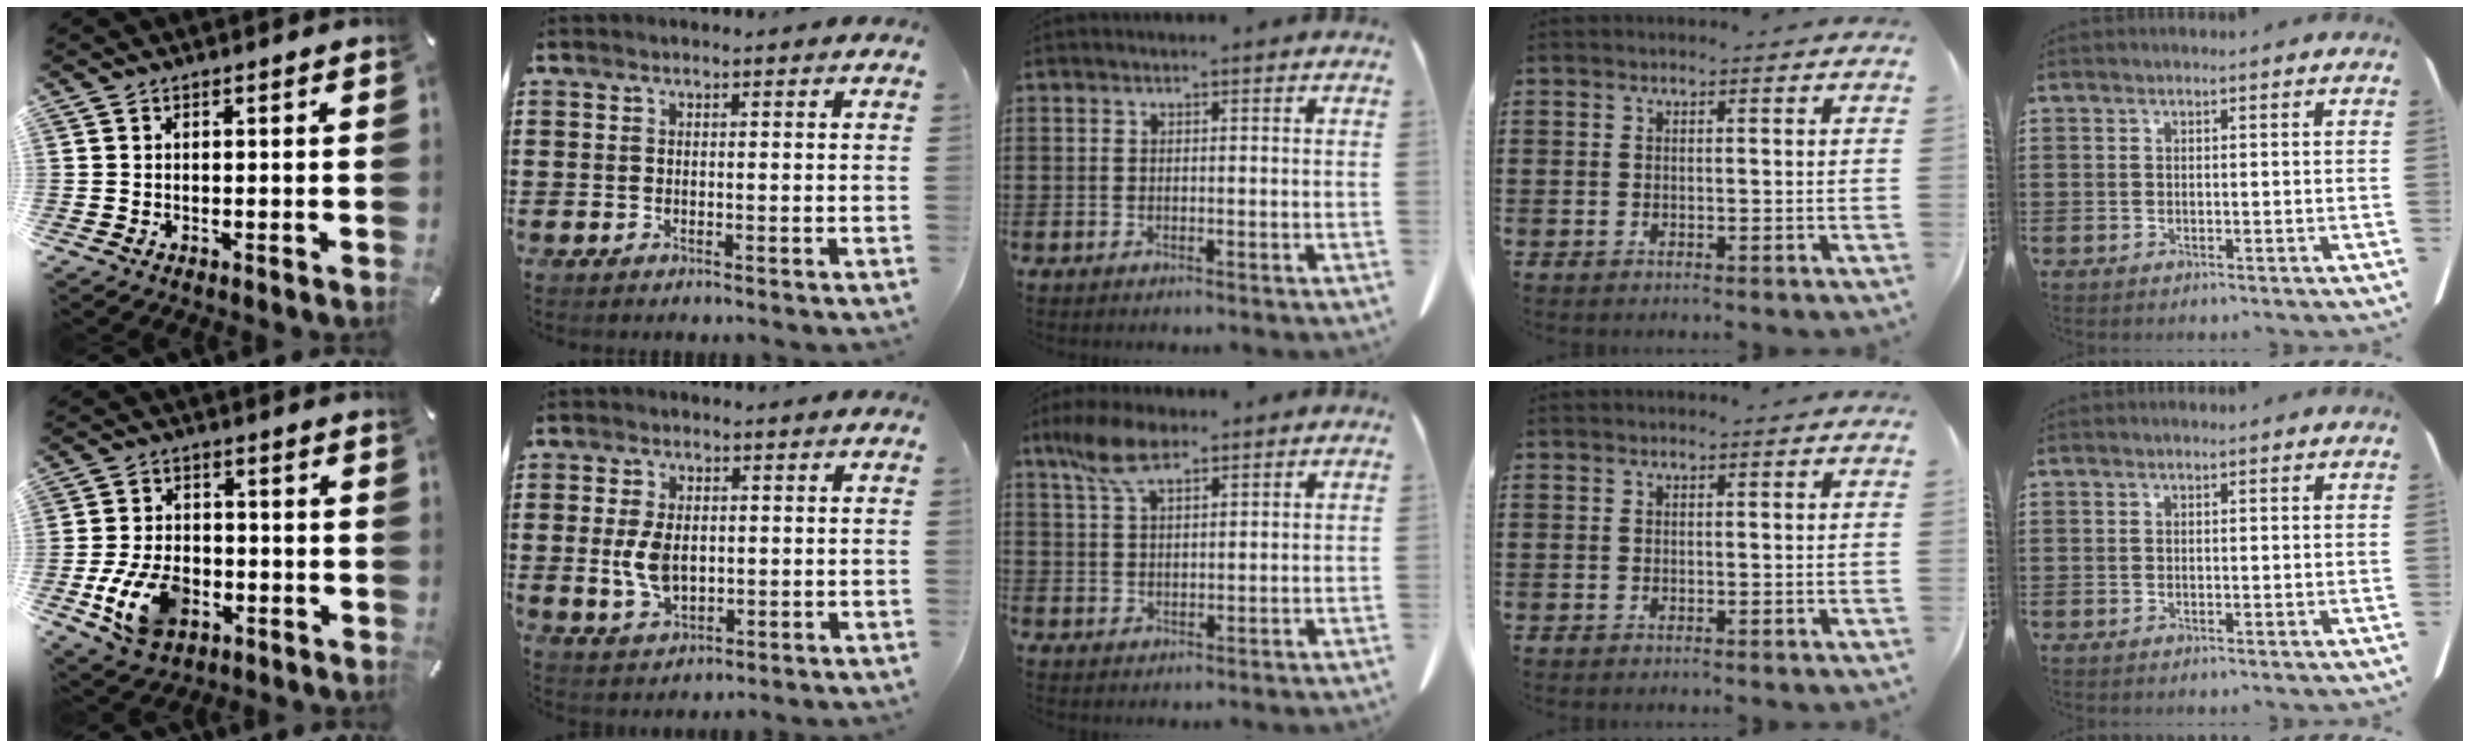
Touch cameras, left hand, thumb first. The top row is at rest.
{"thumb": {"total": 12.2, "force": [-4.2, 8.2, 7.9], "torque": [-0.163, 0.010, -0.072]}, "index": {"total": 6.0, "force": [0.2, 3.6, 4.8], "torque": [-0.114, 0.002, -0.001]}, "middle": {"total": 6.9, "force": [4.4, 2.4, 4.7], "torque": [-0.110, -0.001, 0.080]}}